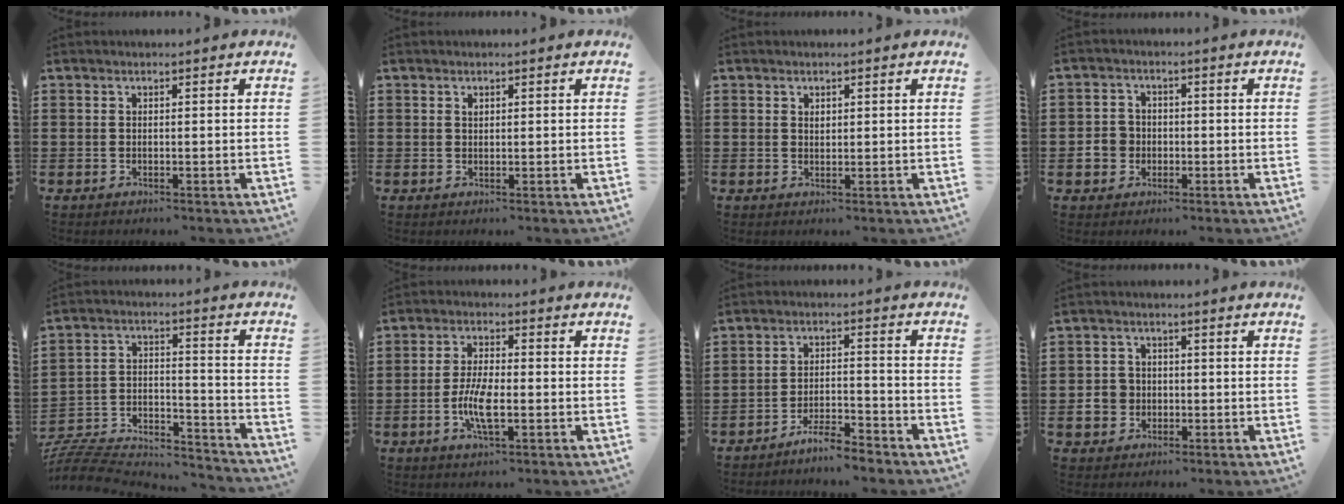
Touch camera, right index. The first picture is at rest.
{"total": 0.6, "force": [0.3, 0.4, 0.3], "torque": [-0.007, 0.002, 0.007]}
{"total": 0.9, "force": [0.5, 0.6, 0.4], "torque": [-0.010, 0.002, 0.009]}
{"total": 4.0, "force": [-0.9, 3.6, 1.6], "torque": [-0.048, 0.005, -0.022]}
{"total": 6.8, "force": [-6.5, 1.4, 1.4], "torque": [-0.042, -0.007, -0.136]}
{"total": 6.4, "force": [-1.6, 2.2, 5.8], "torque": [-0.126, -0.004, -0.036]}
{"total": 4.8, "force": [-4.5, 0.3, 1.6], "torque": [-0.037, 0.005, -0.089]}
{"total": 4.2, "force": [-1.0, 3.8, 1.6], "torque": [-0.048, 0.005, -0.022]}